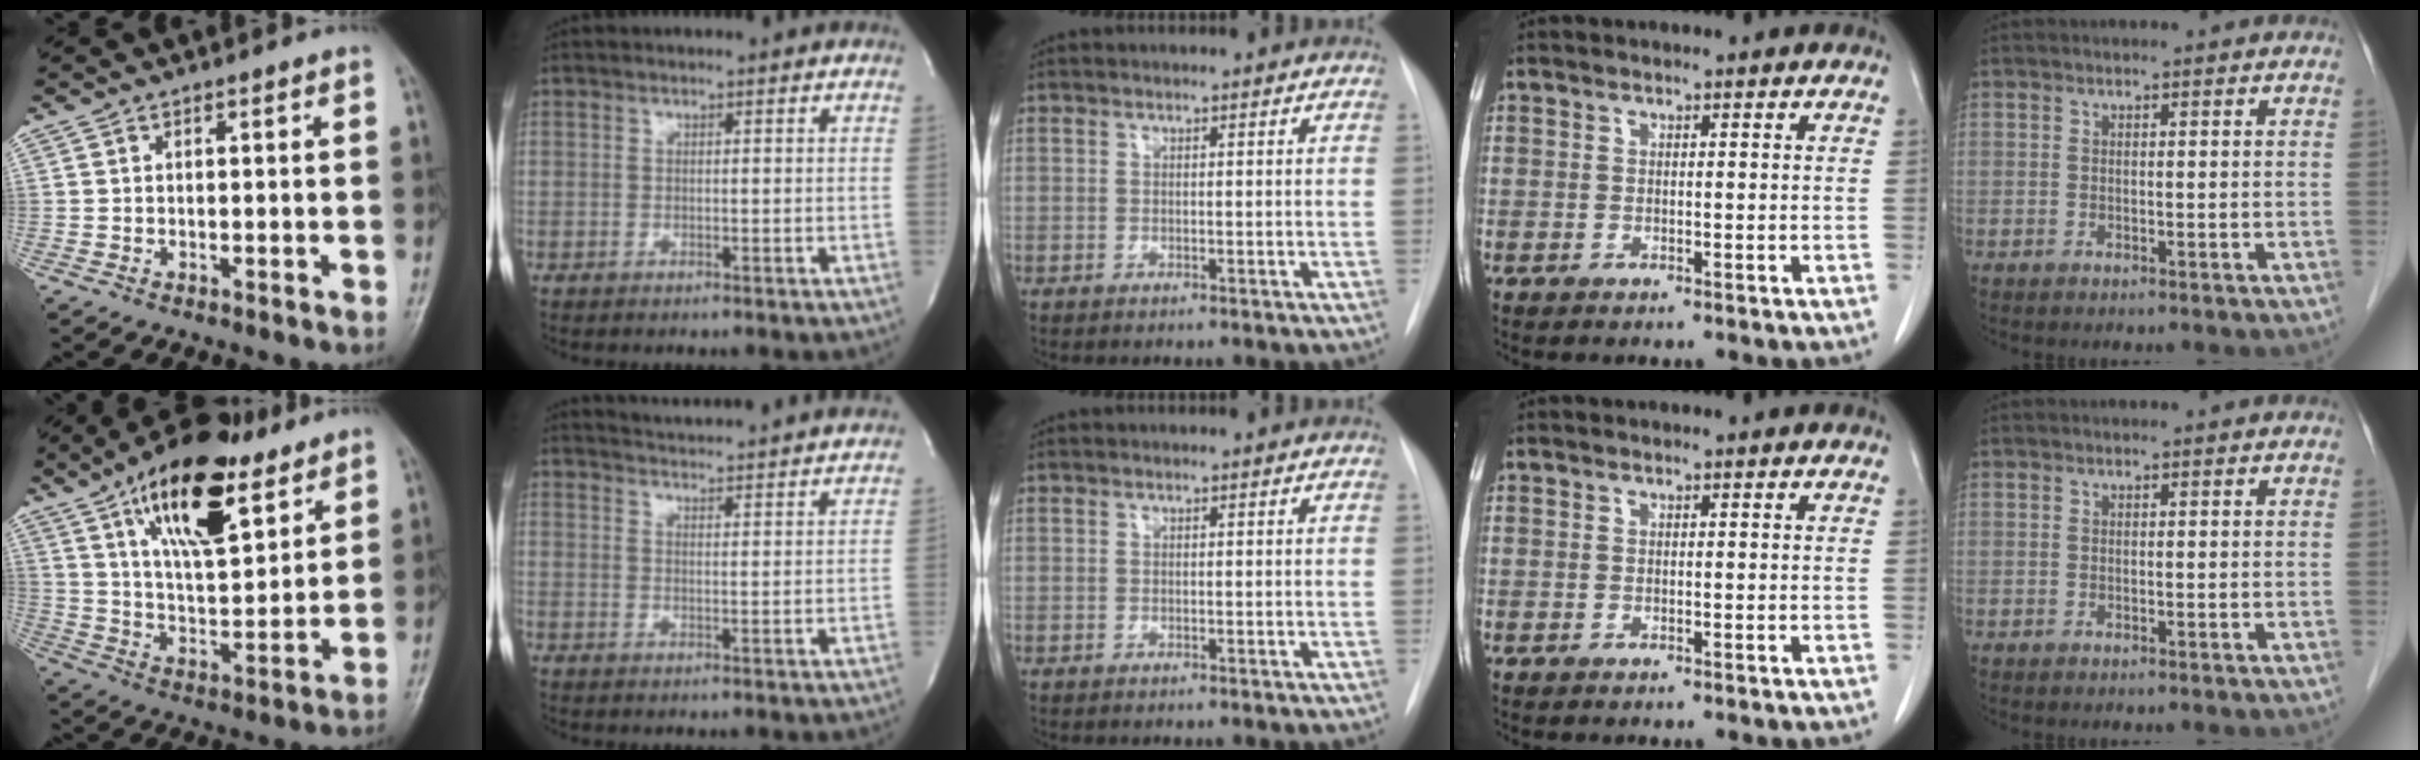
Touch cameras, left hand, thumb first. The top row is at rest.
{"thumb": {"total": 19.9, "force": [11.1, 8.2, 14.4], "torque": [-0.203, -0.044, 0.189]}, "index": {"total": 17.4, "force": [16.7, 0.3, 4.9], "torque": [-0.080, -0.017, 0.209]}}